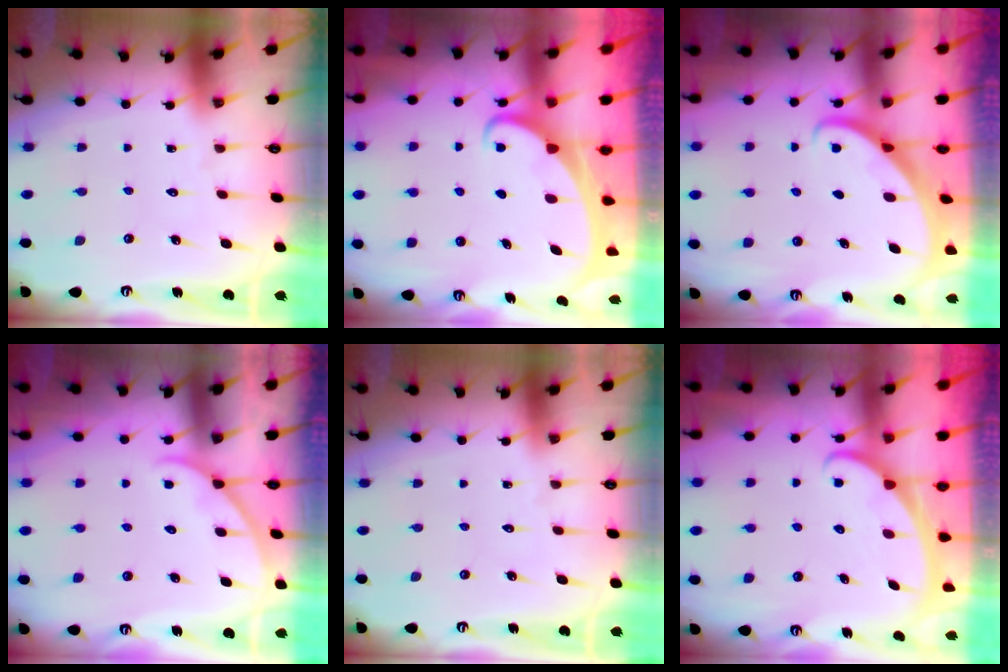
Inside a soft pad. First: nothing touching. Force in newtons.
{"total": 2.2, "press": 2.2, "slide": 0.2}
{"total": 2.5, "press": 2.5, "slide": 0.2}
{"total": 4.3, "press": 4.2, "slide": 0.5}
{"total": 0.0}
{"total": 3.6, "press": 3.6, "slide": 0.2}